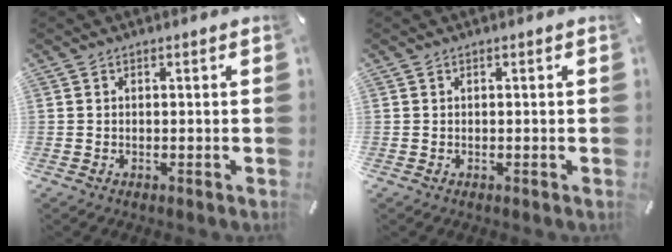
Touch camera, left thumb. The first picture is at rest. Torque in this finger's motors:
{"motor_torque": [-0.02, -0.03, 0.00, 0.00, 0.00]}